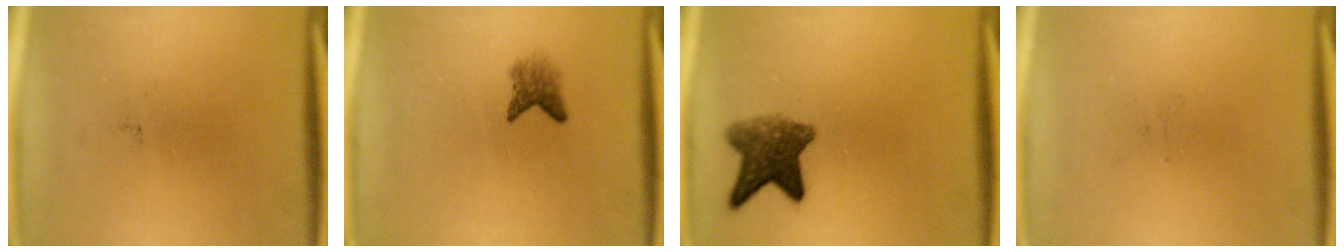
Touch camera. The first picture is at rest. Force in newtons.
{"total": 2.3}
{"total": 6.7}
{"total": 0.0}